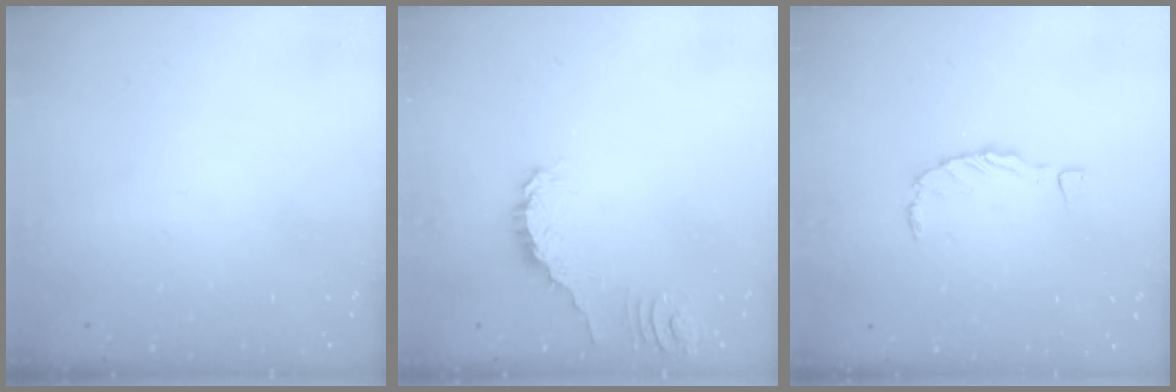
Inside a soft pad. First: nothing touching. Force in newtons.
{"total": 0.0}
{"total": 0.0}